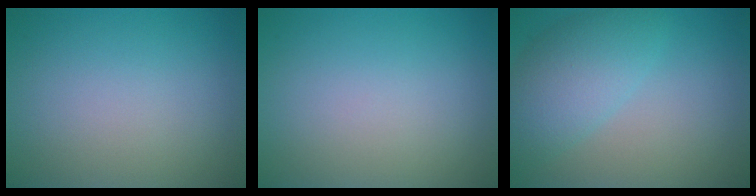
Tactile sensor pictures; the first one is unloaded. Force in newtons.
{"total": 0.0}
{"total": 5.0, "press": 5.0, "slide": 0.1}